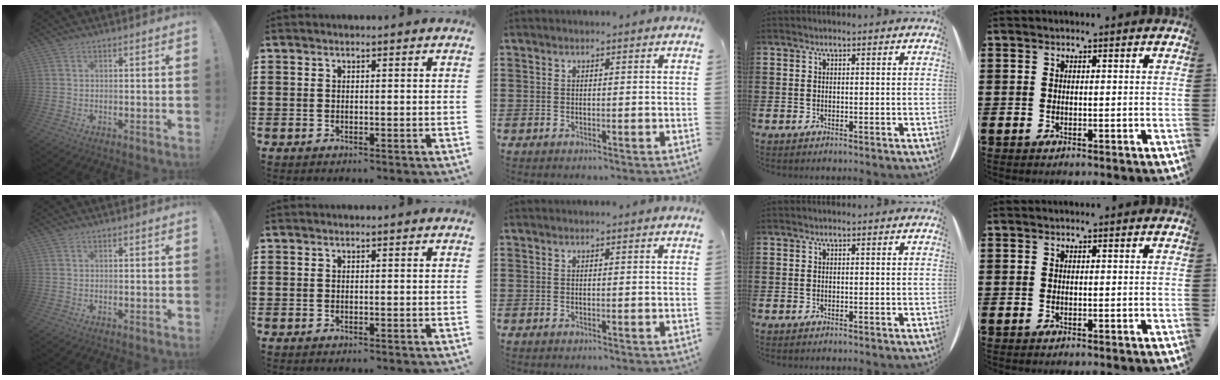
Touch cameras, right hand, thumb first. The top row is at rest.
{}